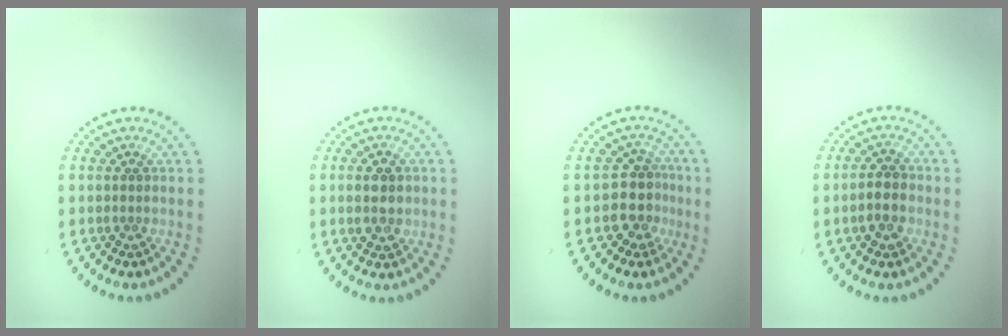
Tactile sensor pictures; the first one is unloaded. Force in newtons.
{"total": 3.2, "press": 3.2, "slide": 0.5}
{"total": 3.2, "press": 2.6, "slide": 1.9}
{"total": 2.6, "press": 2.6, "slide": 0.3}